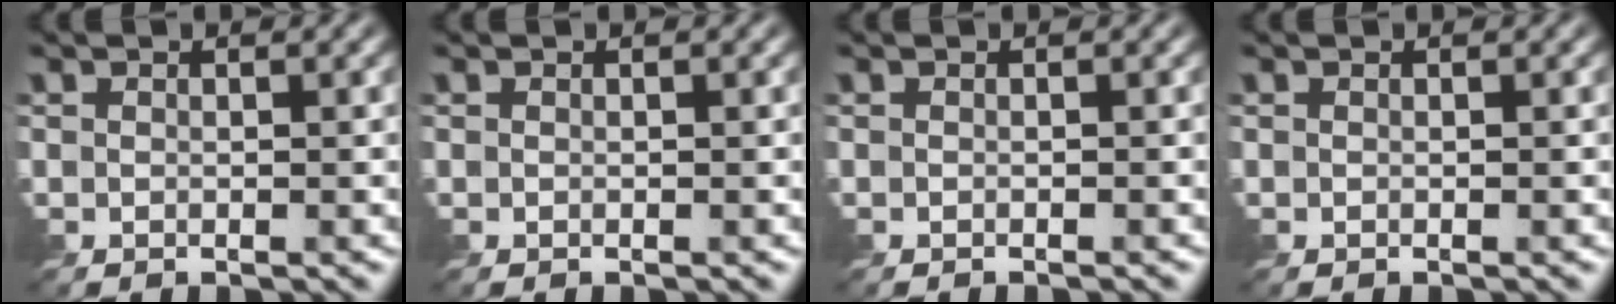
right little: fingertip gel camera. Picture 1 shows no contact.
{"total": 0.0}
{"total": 0.9, "force": [-0.8, 0.1, 0.2], "torque": [0.003, -0.002, -0.014]}
{"total": 0.0}